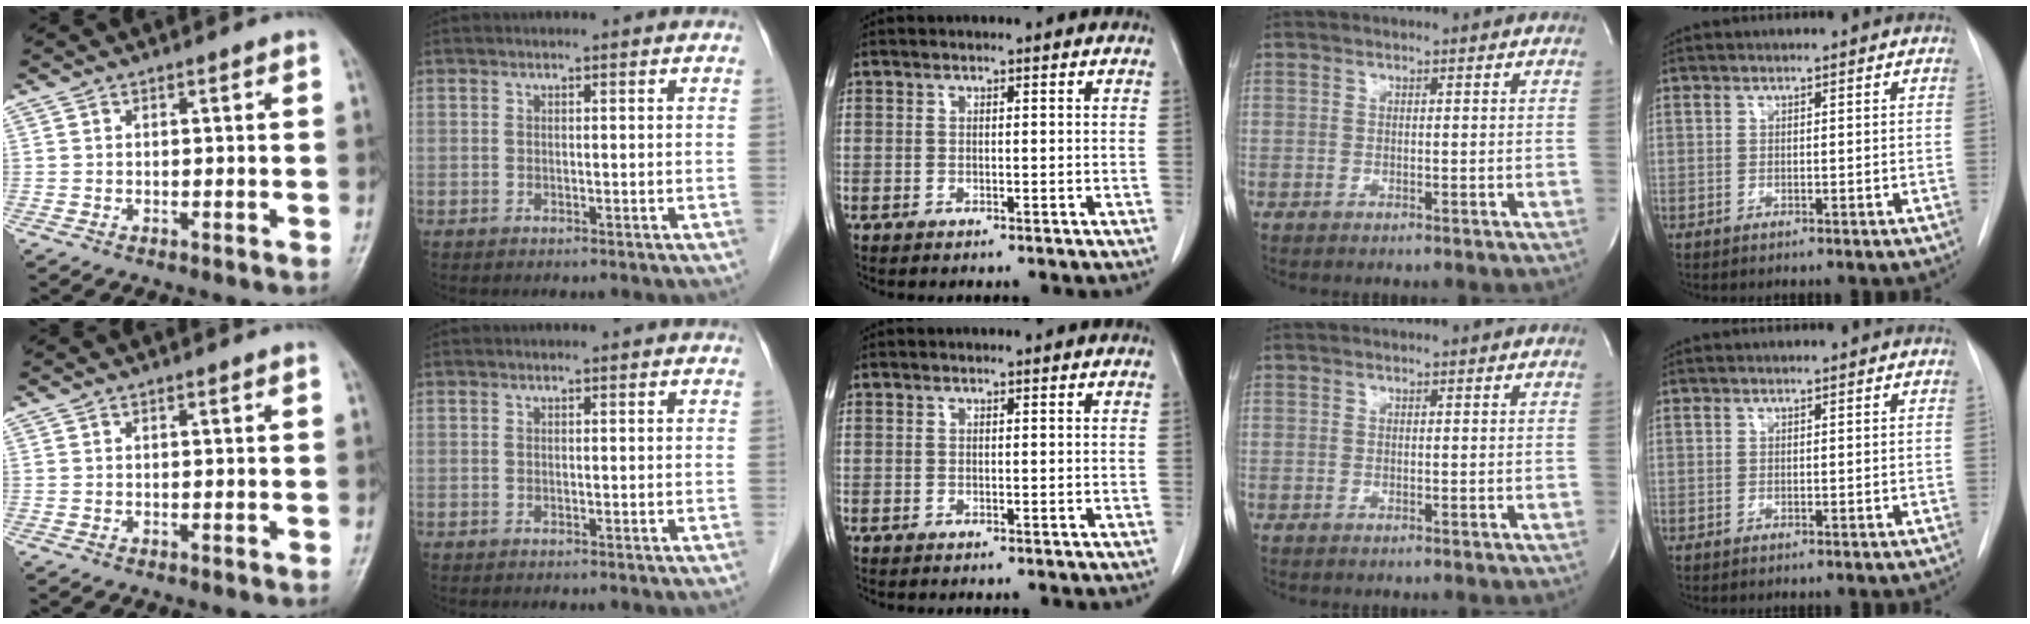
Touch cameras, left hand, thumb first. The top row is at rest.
{}